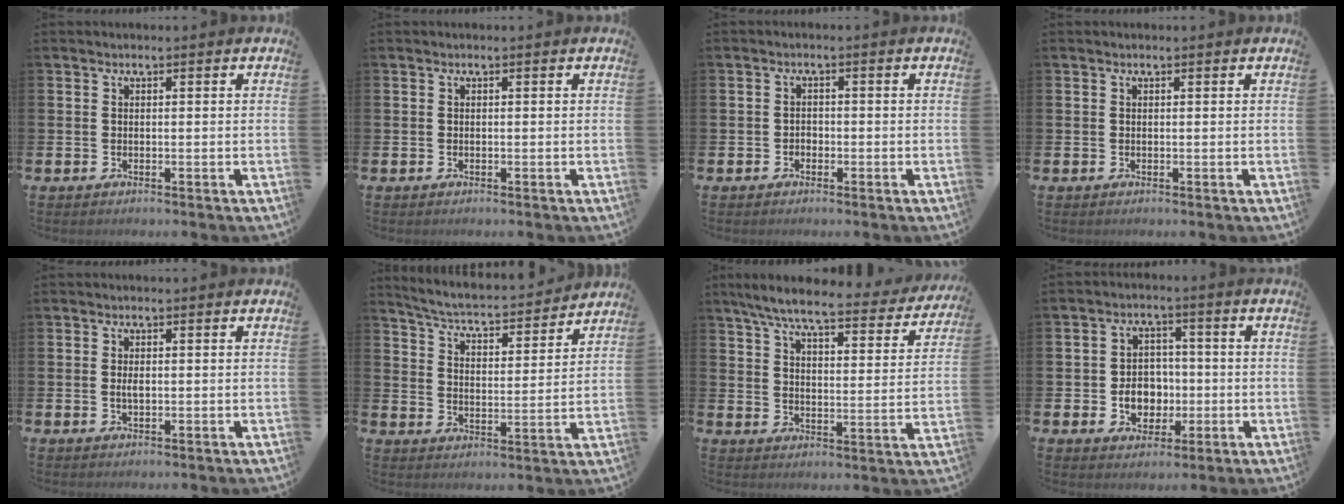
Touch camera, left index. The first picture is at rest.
{"total": 0.0}
{"total": 1.3, "force": [-0.7, 1.0, 0.2], "torque": [-0.004, 0.001, -0.016]}
{"total": 0.0}
{"total": 1.3, "force": [0.1, 0.6, 1.1], "torque": [-0.020, 0.002, 0.000]}
{"total": 5.0, "force": [4.8, 0.6, 1.3], "torque": [-0.055, -0.042, 0.075]}
{"total": 7.6, "force": [6.6, 1.0, 3.6], "torque": [-0.091, -0.041, 0.109]}
{"total": 5.3, "force": [-0.8, 4.5, 2.6], "torque": [-0.043, 0.006, -0.021]}